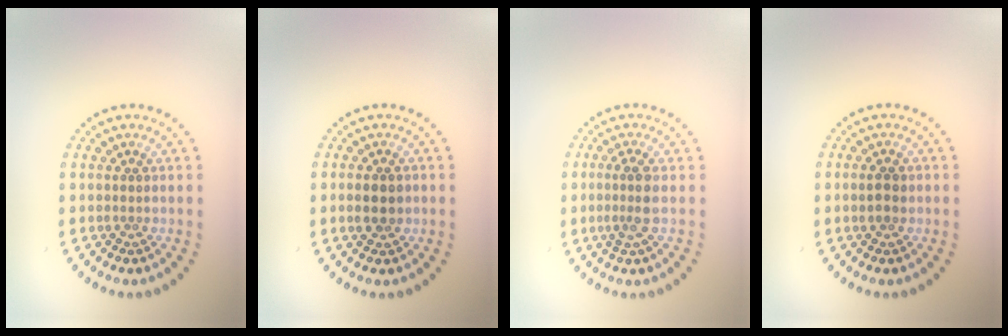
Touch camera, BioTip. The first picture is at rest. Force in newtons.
{"total": 2.3, "press": 2.3, "slide": 0.2}
{"total": 2.2, "press": 1.8, "slide": 1.2}
{"total": 1.6, "press": 1.6, "slide": 0.1}